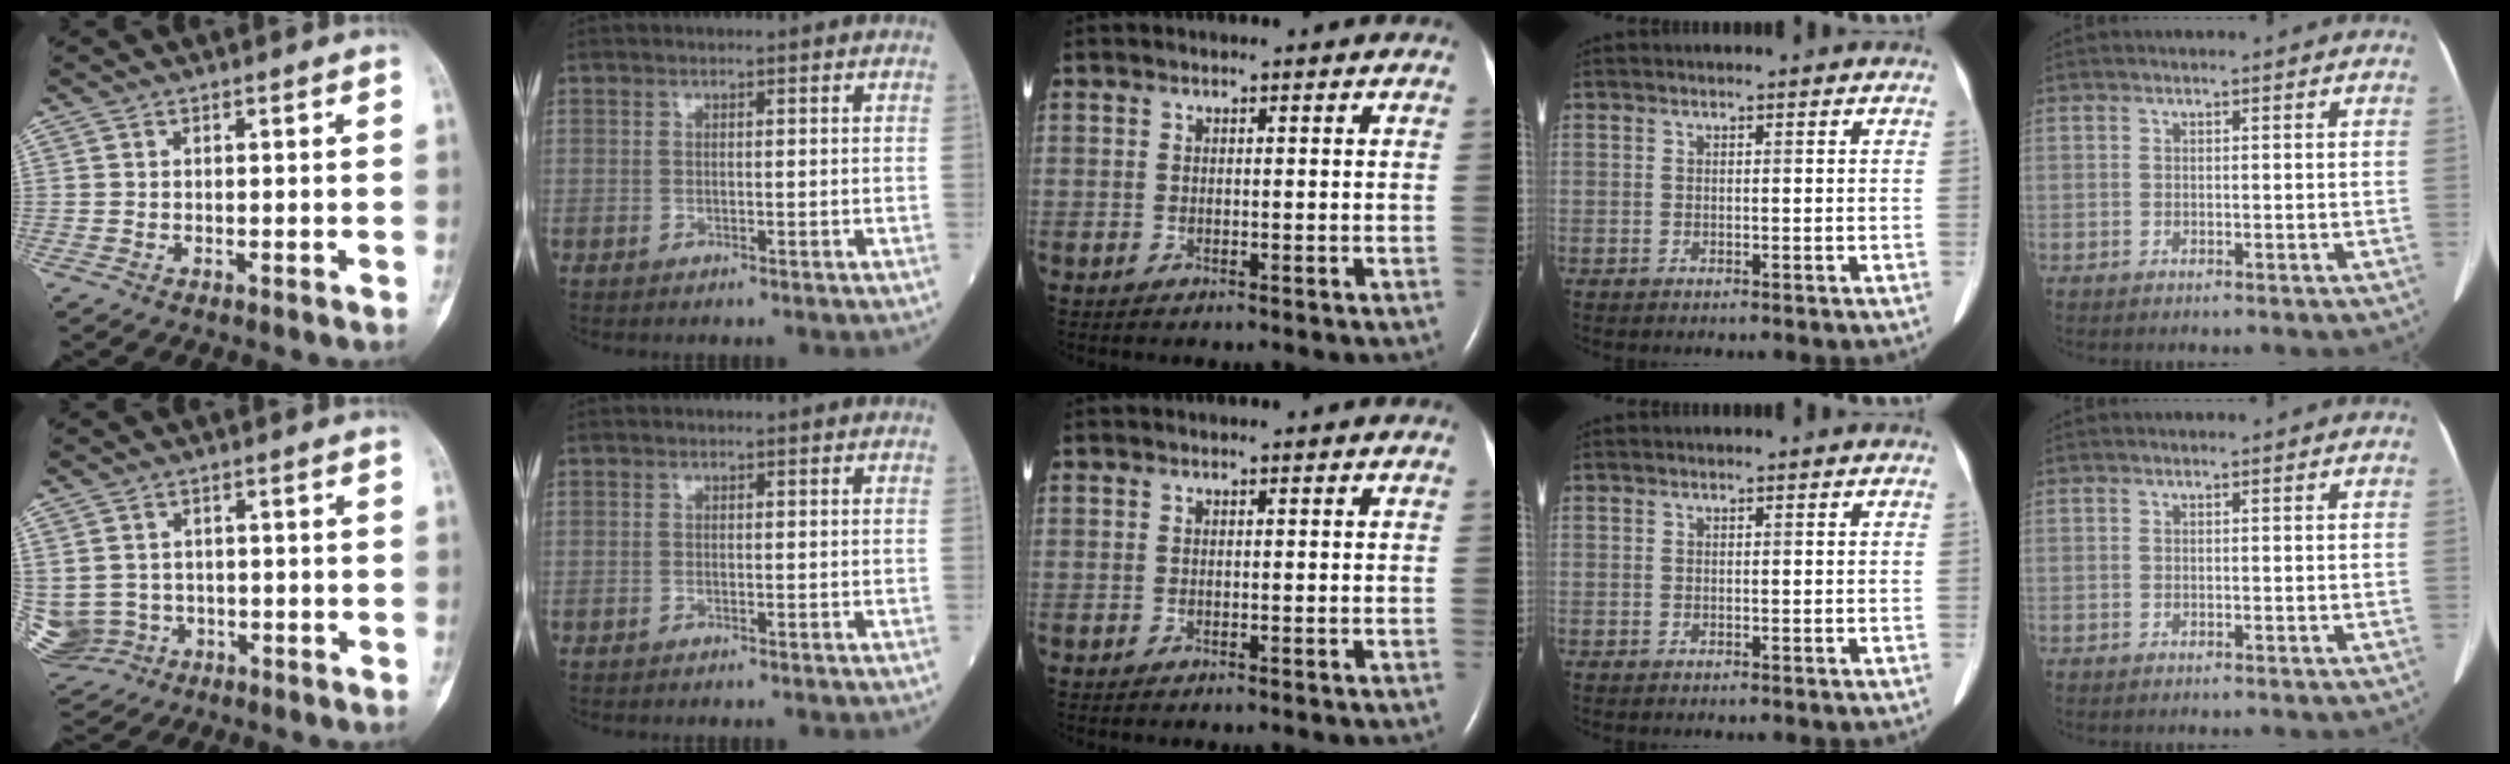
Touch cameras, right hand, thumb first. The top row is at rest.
{"thumb": {"total": 9.8, "force": [-1.9, 9.0, 3.2], "torque": [-0.093, 0.024, -0.016]}}